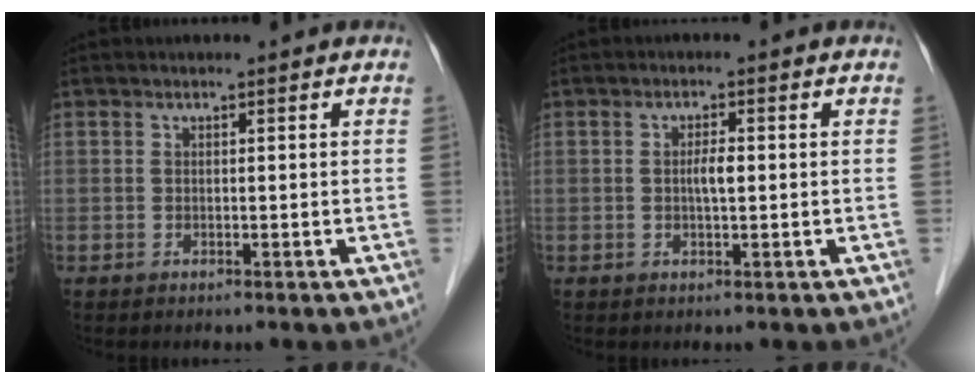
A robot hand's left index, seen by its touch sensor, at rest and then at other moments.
{"total": 2.1, "force": [-0.1, 0.4, 2.1], "torque": [-0.039, 0.001, -0.003]}